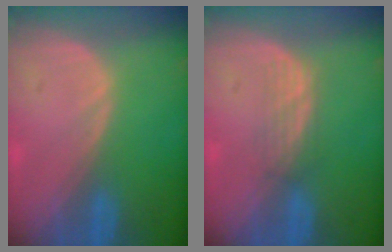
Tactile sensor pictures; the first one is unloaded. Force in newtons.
{"total": 2.9, "press": 2.6, "slide": 1.4}